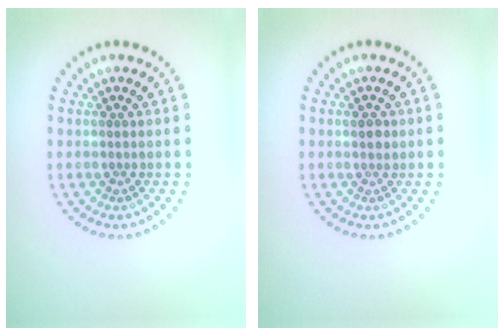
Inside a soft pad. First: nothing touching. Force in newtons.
{"total": 1.1, "press": 1.1, "slide": 0.3}